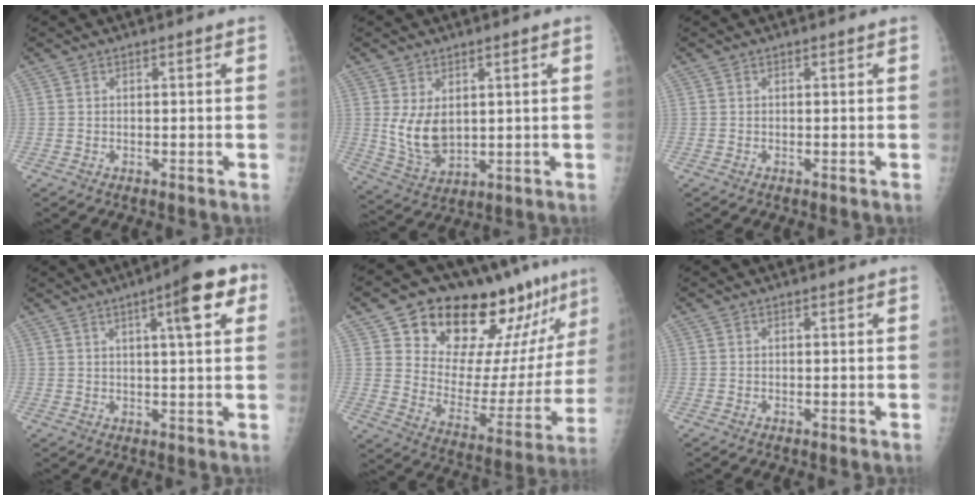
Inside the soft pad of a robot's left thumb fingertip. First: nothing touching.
{"total": 7.8, "force": [1.6, 4.8, 5.9], "torque": [-0.098, -0.021, 0.049]}
{"total": 0.0}
{"total": 10.2, "force": [4.2, 2.3, 9.0], "torque": [-0.112, 0.002, 0.053]}
{"total": 24.4, "force": [17.7, 10.0, 13.6], "torque": [-0.151, -0.087, 0.265]}
{"total": 0.0}